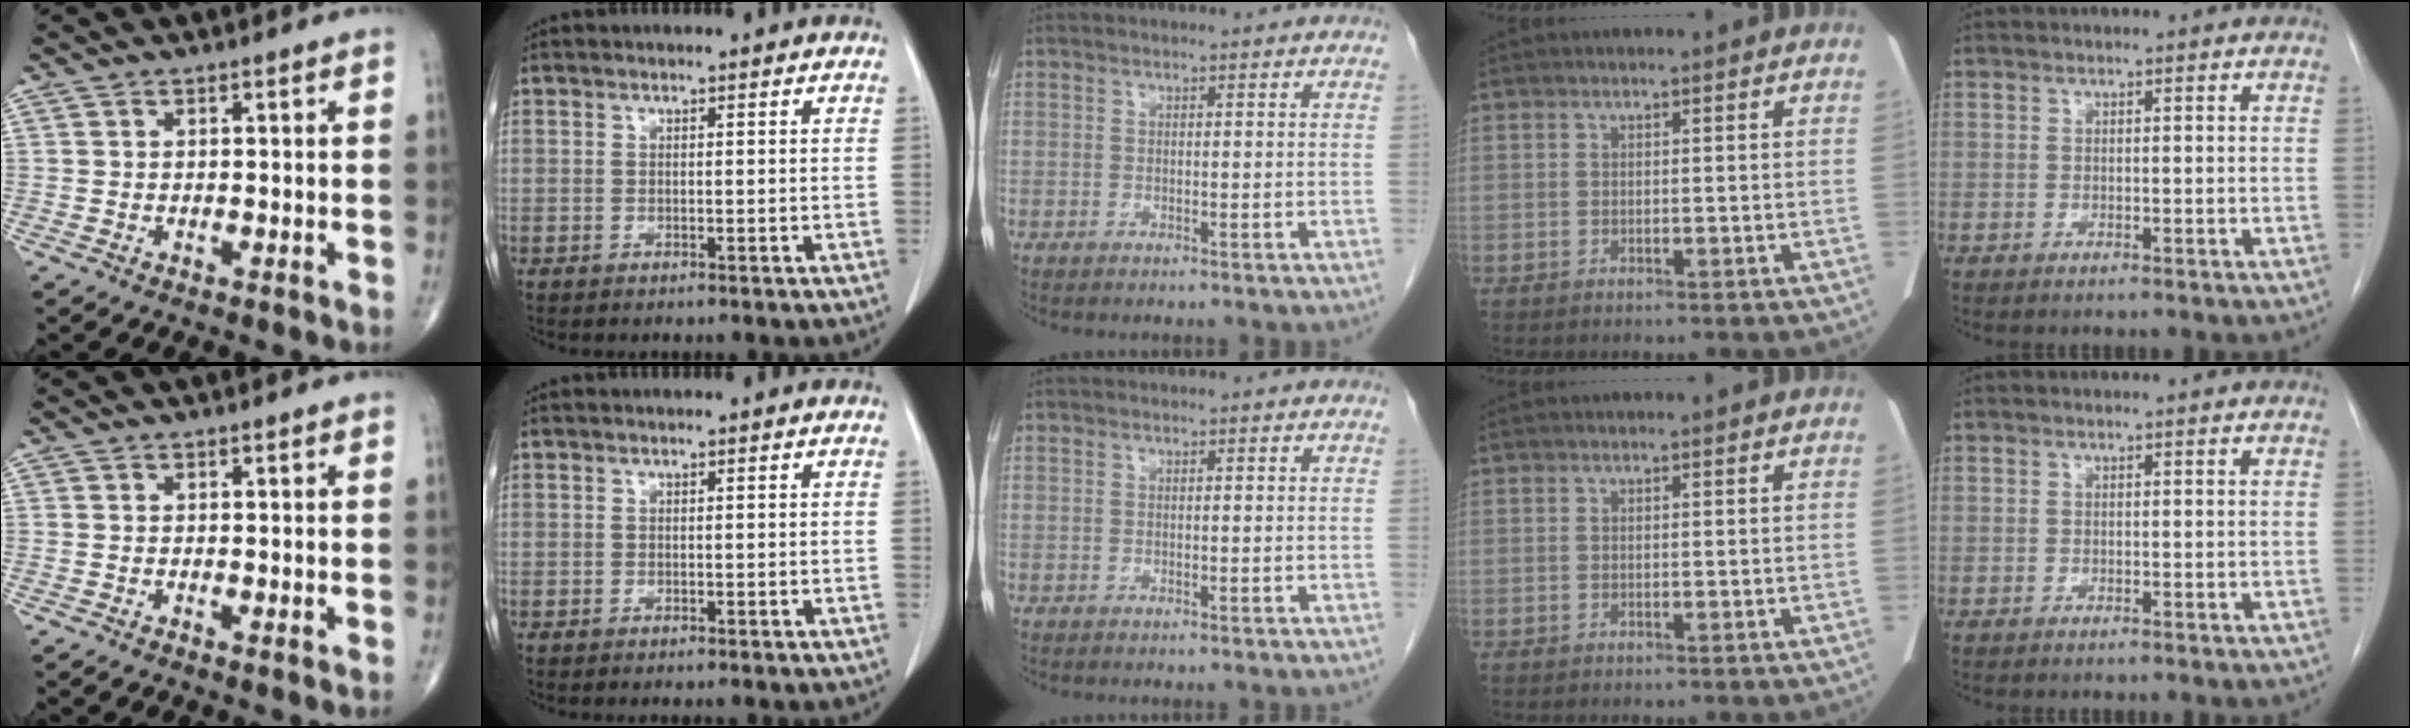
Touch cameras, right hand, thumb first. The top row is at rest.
{"thumb": {"total": 0.6, "force": [0.0, 0.1, 0.6], "torque": [-0.015, -0.004, -0.002]}}